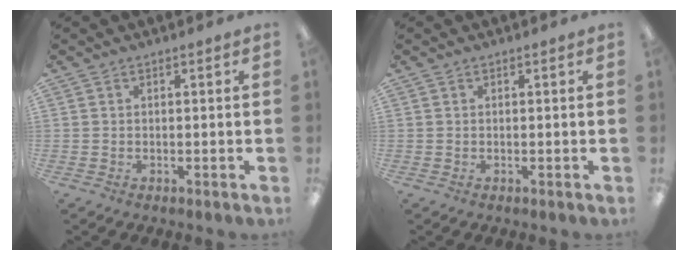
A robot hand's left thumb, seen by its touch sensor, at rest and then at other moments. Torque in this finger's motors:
{"motor_torque": [-0.02, 0.00, 0.06, -0.08, 0.00]}